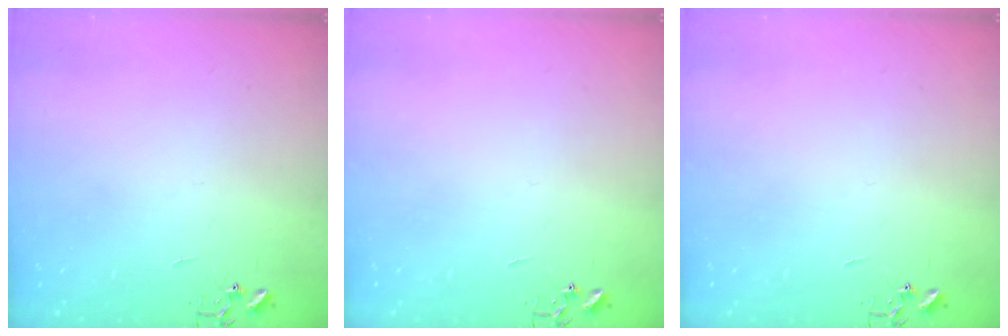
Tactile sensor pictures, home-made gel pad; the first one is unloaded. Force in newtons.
{"total": 0.0}
{"total": 0.0}